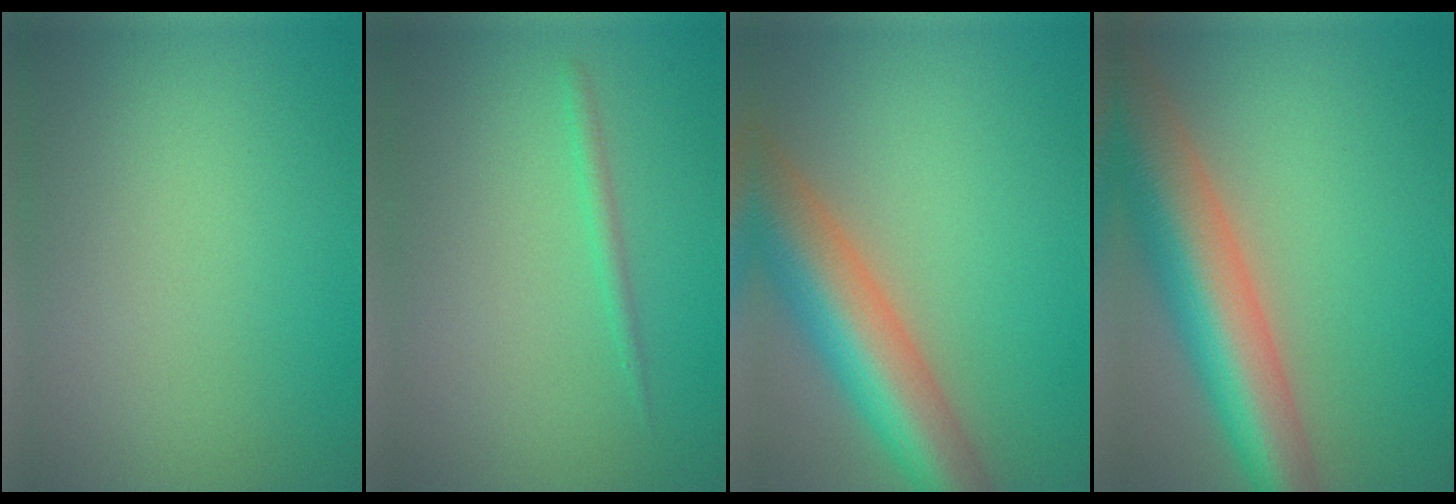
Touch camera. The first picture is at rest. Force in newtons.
{"total": 1.0, "press": 1.0, "slide": 0.1}
{"total": 10.4, "press": 10.4, "slide": 0.7}
{"total": 11.0, "press": 10.9, "slide": 0.9}